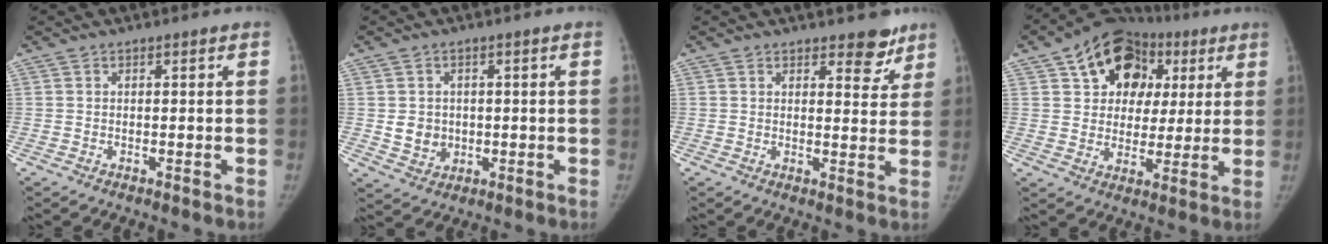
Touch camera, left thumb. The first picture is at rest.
{"total": 4.7, "force": [0.0, 4.2, 2.1], "torque": [-0.017, -0.002, 0.013]}
{"total": 5.2, "force": [3.9, 2.5, 2.4], "torque": [0.004, -0.025, 0.050]}
{"total": 17.6, "force": [7.2, 12.8, 9.6], "torque": [-0.099, 0.013, 0.112]}